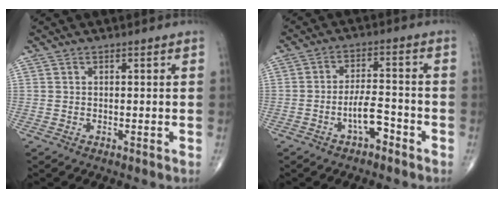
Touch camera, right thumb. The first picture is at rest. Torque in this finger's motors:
{"motor_torque": [2.58, 2.43, 1.11, -1.32, 0.42]}